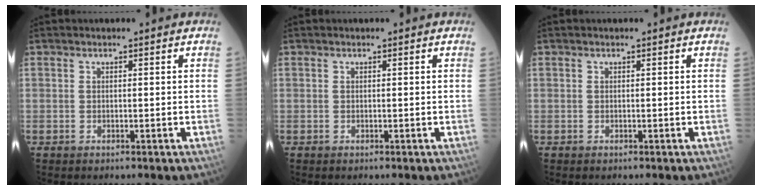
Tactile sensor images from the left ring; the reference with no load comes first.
{"total": 0.0}
{"total": 0.0}